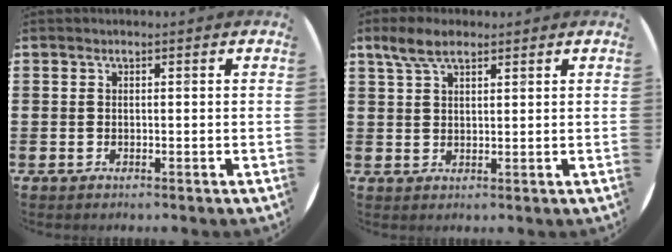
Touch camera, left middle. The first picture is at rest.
{"total": 4.7, "force": [3.3, 2.0, 2.6], "torque": [-0.049, 0.002, 0.059]}